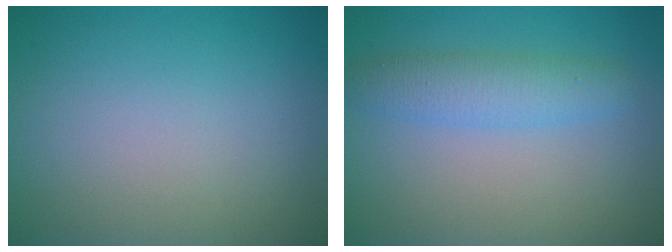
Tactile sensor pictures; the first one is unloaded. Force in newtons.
{"total": 3.3, "press": 3.3, "slide": 0.1}